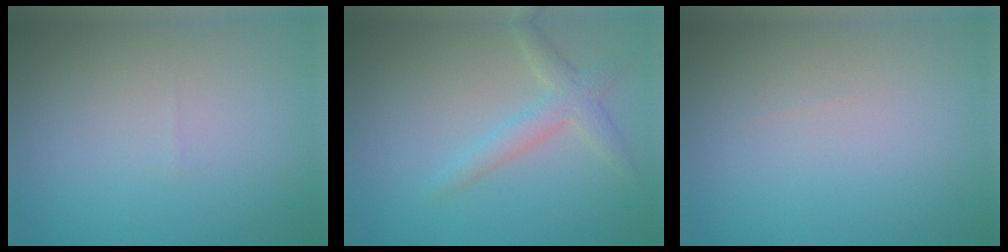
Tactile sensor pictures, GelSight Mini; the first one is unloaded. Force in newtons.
{"total": 2.6, "press": 2.6, "slide": 0.1}
{"total": 0.0}